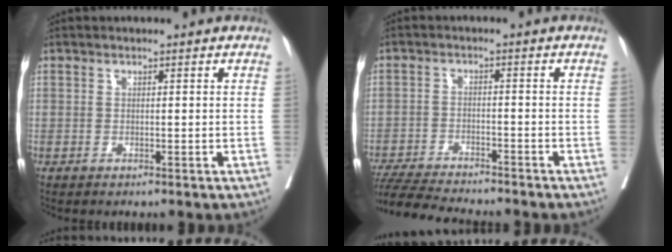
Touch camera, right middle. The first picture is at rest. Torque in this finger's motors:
{"motor_torque": [0.33, -0.34, 0.11, 0.04]}